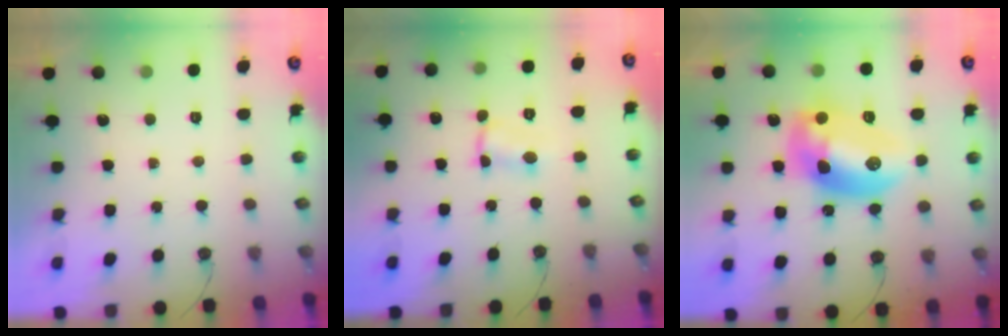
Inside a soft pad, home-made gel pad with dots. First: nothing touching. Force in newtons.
{"total": 1.3, "press": 1.3, "slide": 0.5}
{"total": 16.3, "press": 16.2, "slide": 1.5}